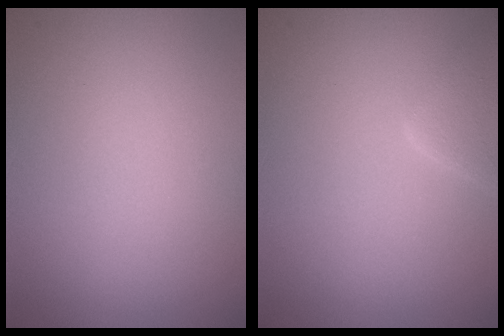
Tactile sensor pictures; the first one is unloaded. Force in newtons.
{"total": 2.2, "press": 2.2, "slide": 0.2}